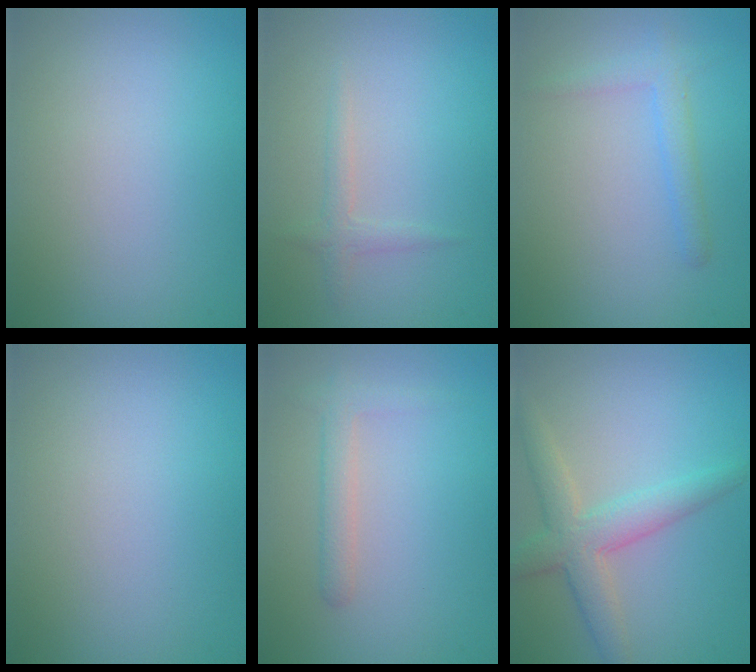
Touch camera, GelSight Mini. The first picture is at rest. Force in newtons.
{"total": 1.3, "press": 1.3, "slide": 0.0}
{"total": 1.9, "press": 1.9, "slide": 0.1}
{"total": 0.0}
{"total": 1.8, "press": 1.8, "slide": 0.1}
{"total": 4.2, "press": 4.2, "slide": 0.3}